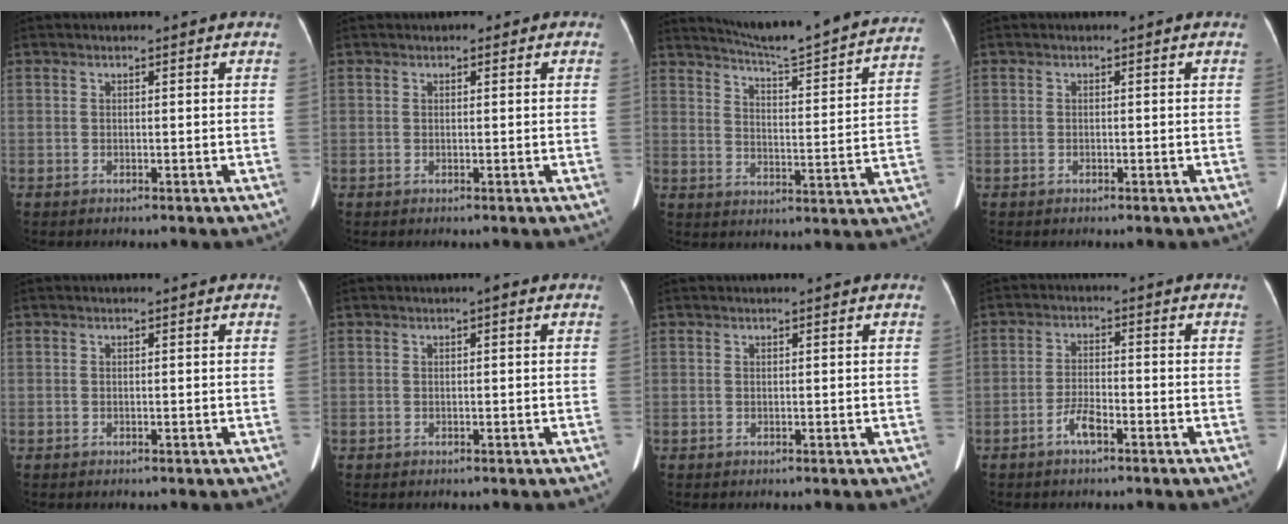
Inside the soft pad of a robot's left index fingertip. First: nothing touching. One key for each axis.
{"total": 0.7, "fx": 0.2, "fy": 0.6, "fz": 0.3, "tx": -0.002, "ty": 0.006, "tz": 0.000}
{"total": 24.5, "fx": 22.5, "fy": 0.7, "fz": 9.6, "tx": -0.144, "ty": -0.064, "tz": 0.283}
{"total": 0.0}
{"total": 0.0}
{"total": 0.8, "fx": 0.3, "fy": 0.3, "fz": 0.6, "tx": -0.005, "ty": 0.007, "tz": -0.001}
{"total": 0.0}
{"total": 3.4, "fx": -2.2, "fy": 0.8, "fz": 2.5, "tx": -0.050, "ty": 0.003, "tz": -0.043}